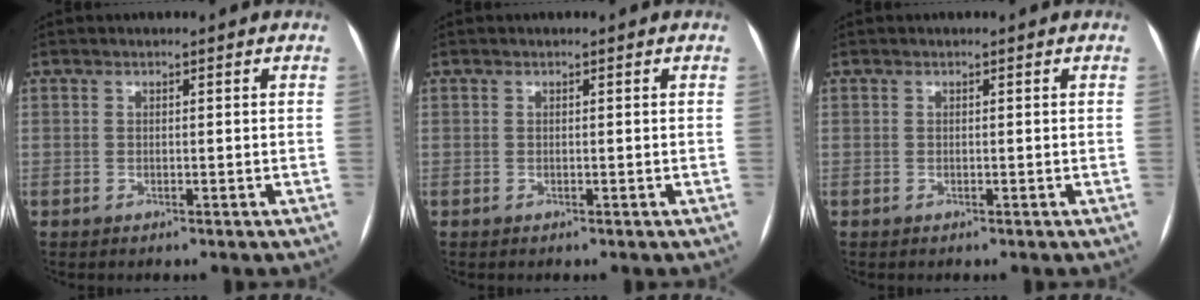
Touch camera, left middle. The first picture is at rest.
{"total": 0.0}
{"total": 0.0}